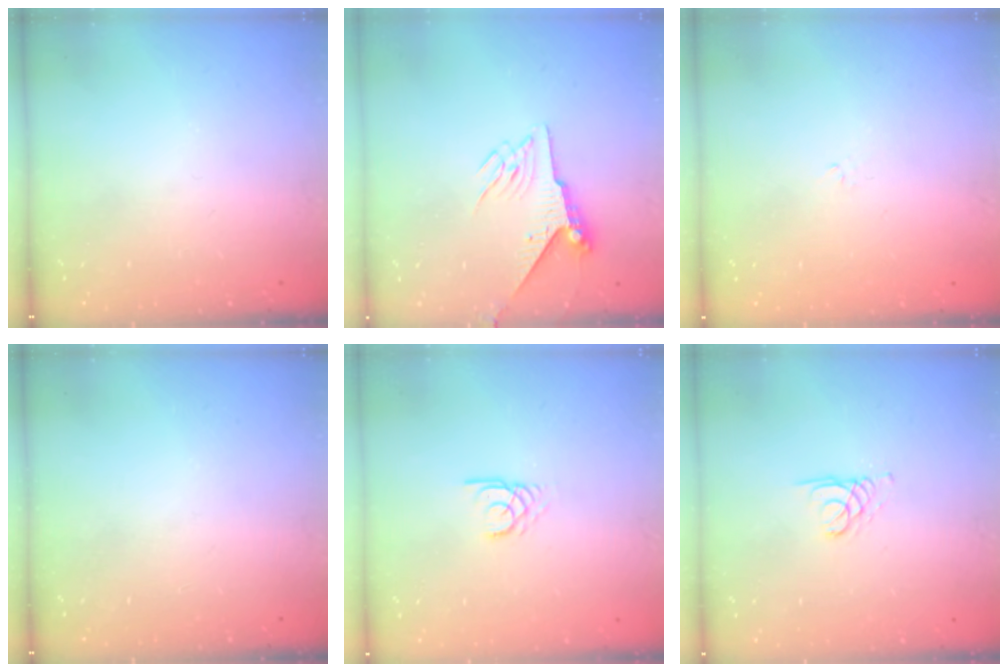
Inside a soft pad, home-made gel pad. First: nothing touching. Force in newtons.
{"total": 8.1, "press": 8.0, "slide": 1.3}
{"total": 1.2, "press": 1.2, "slide": 0.4}
{"total": 0.0}
{"total": 2.1, "press": 2.1, "slide": 0.0}
{"total": 1.4, "press": 1.3, "slide": 0.1}